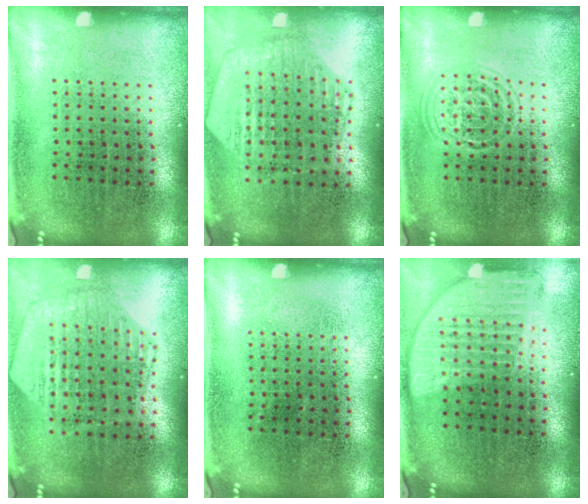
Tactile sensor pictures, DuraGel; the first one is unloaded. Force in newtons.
{"total": 1.1, "press": 1.1, "slide": 0.2}
{"total": 1.4, "press": 1.3, "slide": 0.3}
{"total": 1.1, "press": 1.1, "slide": 0.2}
{"total": 0.0}
{"total": 1.6, "press": 1.4, "slide": 0.8}